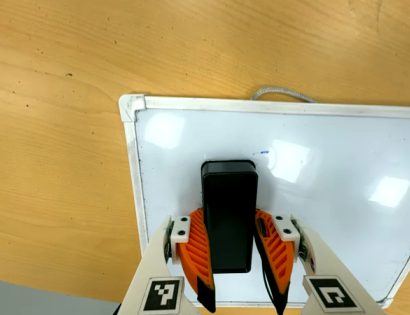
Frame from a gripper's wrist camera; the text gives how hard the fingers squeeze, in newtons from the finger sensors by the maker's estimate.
{"total": 12.6, "left": 11.9, "right": 13.2}